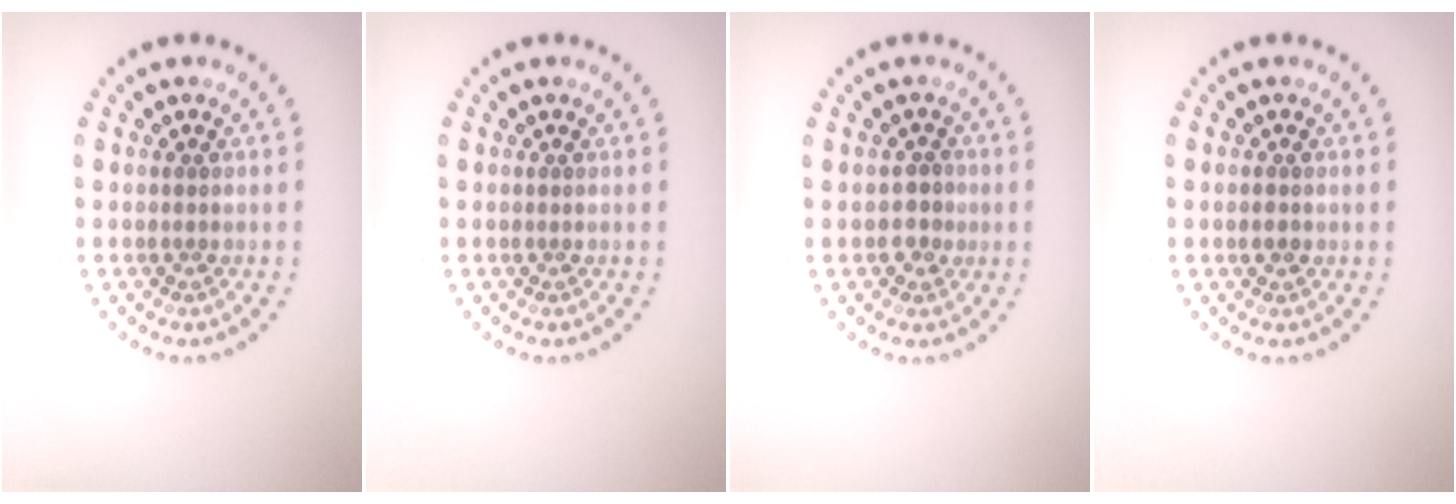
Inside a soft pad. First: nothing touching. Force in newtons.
{"total": 0.0}
{"total": 1.6, "press": 1.5, "slide": 0.5}
{"total": 1.2, "press": 1.1, "slide": 0.2}